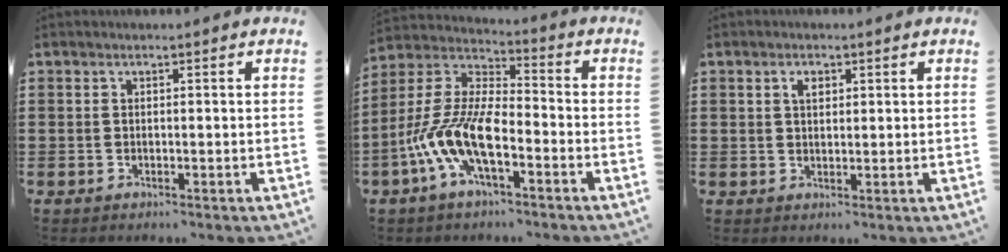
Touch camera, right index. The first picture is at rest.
{"total": 11.3, "force": [-5.3, 3.9, 9.1], "torque": [-0.228, -0.012, -0.108]}
{"total": 2.0, "force": [0.9, 1.2, 1.4], "torque": [-0.030, 0.006, 0.015]}